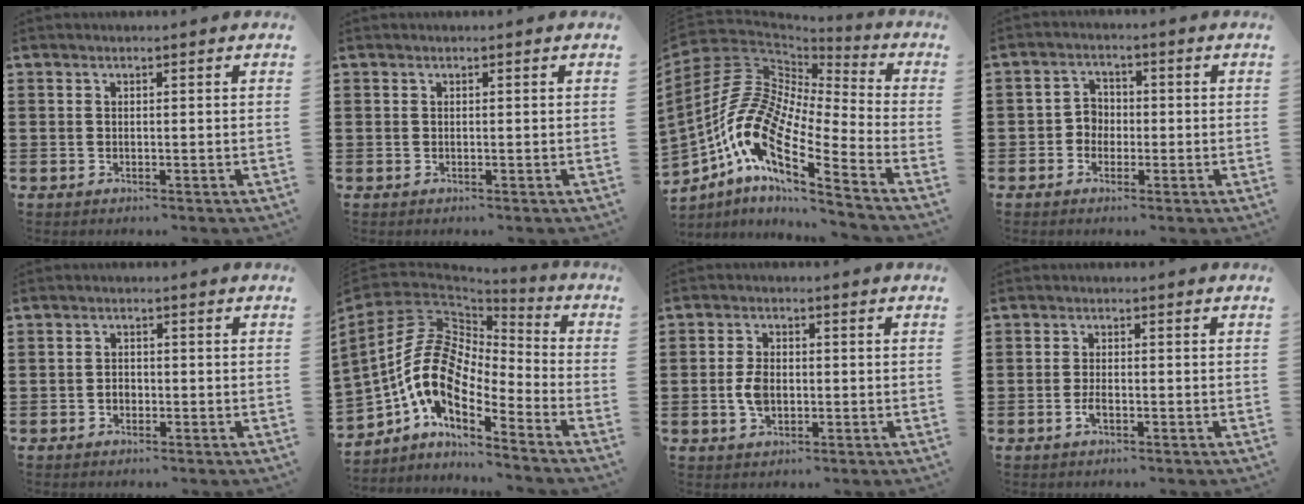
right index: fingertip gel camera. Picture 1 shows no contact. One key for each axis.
{"total": 0.0}
{"total": 13.5, "fx": -7.4, "fy": 4.9, "fz": 10.2, "tx": -0.242, "ty": -0.012, "tz": -0.158}
{"total": 3.0, "fx": -1.0, "fy": 2.6, "fz": 1.1, "tx": -0.031, "ty": 0.009, "tz": -0.024}
{"total": 1.4, "fx": -0.5, "fy": 1.1, "fz": 0.8, "tx": -0.018, "ty": 0.002, "tz": -0.012}
{"total": 12.4, "fx": -3.5, "fy": 7.4, "fz": 9.3, "tx": -0.222, "ty": 0.001, "tz": -0.076}
{"total": 4.1, "fx": -0.5, "fy": 2.5, "fz": 3.2, "tx": -0.076, "ty": 0.000, "tz": -0.013}
{"total": 1.8, "fx": -0.8, "fy": 0.6, "fz": 1.5, "tx": -0.035, "ty": -0.002, "tz": -0.016}